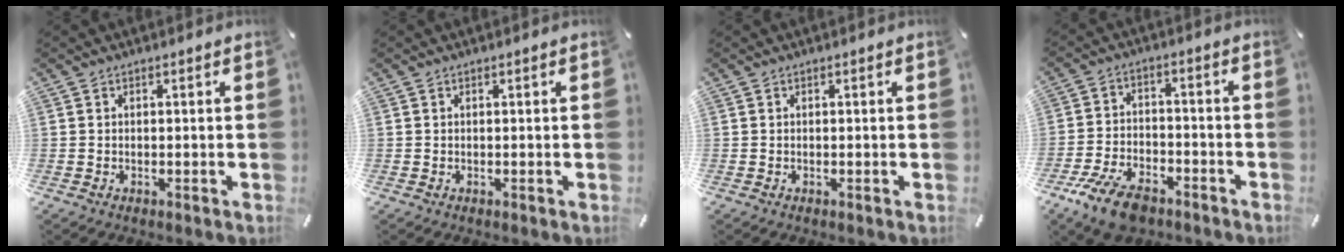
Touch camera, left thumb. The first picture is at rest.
{"total": 0.0}
{"total": 0.0}
{"total": 10.4, "force": [-6.8, 5.3, 5.7], "torque": [-0.114, 0.035, -0.125]}